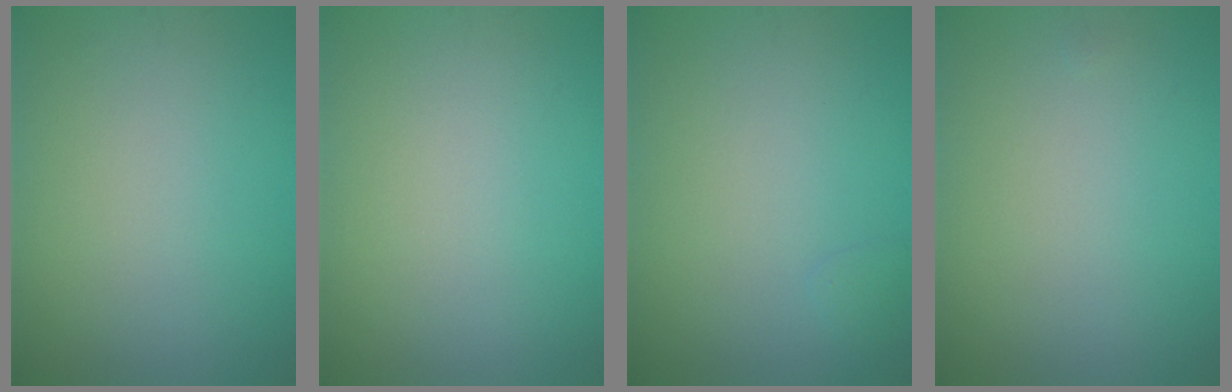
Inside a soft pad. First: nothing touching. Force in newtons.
{"total": 0.0}
{"total": 0.6, "press": 0.6, "slide": 0.0}
{"total": 0.0}